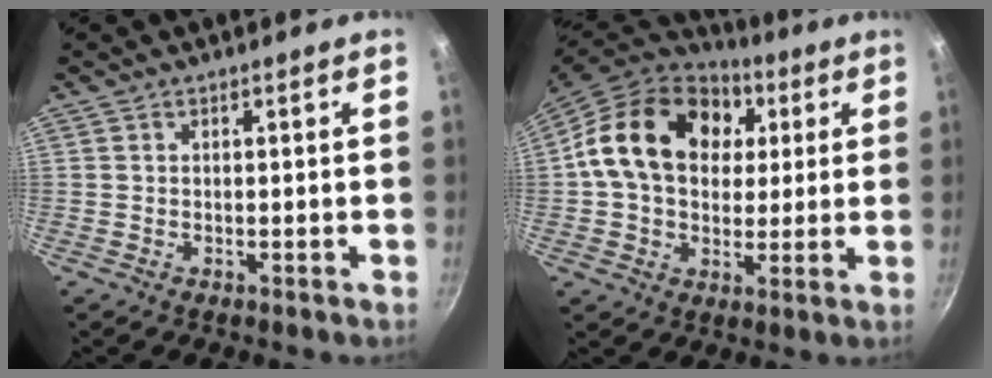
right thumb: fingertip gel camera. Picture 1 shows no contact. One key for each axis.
{"total": 20.1, "fx": 5.1, "fy": 14.8, "fz": 12.6, "tx": -0.198, "ty": 0.011, "tz": 0.074}